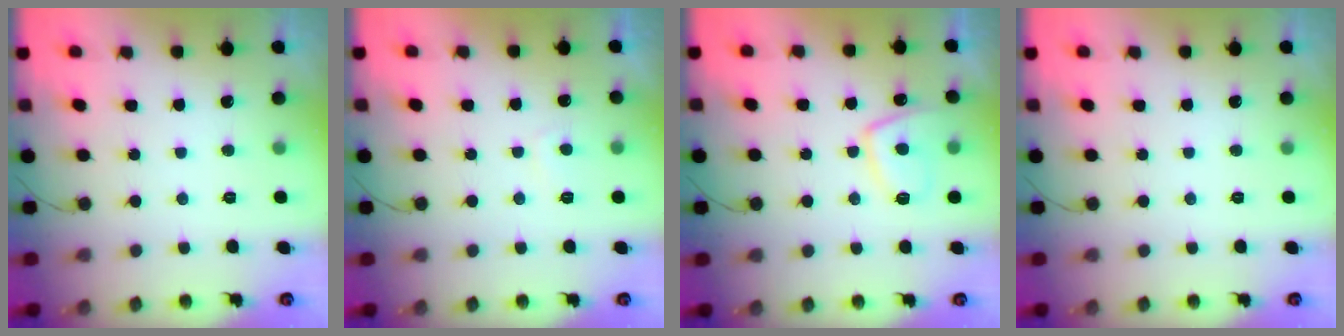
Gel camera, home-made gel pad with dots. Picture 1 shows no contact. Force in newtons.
{"total": 1.6, "press": 1.5, "slide": 0.5}
{"total": 9.4, "press": 9.3, "slide": 1.2}
{"total": 0.0}